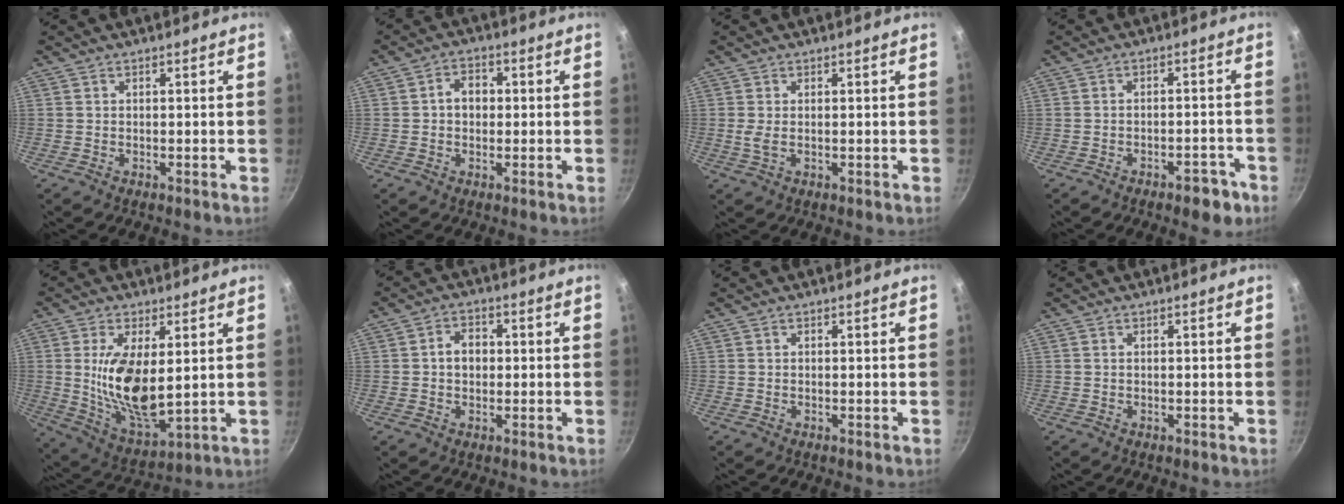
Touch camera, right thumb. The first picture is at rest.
{"total": 4.7, "force": [0.2, 3.7, 2.8], "torque": [-0.022, 0.010, -0.003]}
{"total": 1.9, "force": [0.2, 0.8, 1.8], "torque": [-0.039, -0.002, 0.006]}
{"total": 5.5, "force": [-3.3, 2.6, 3.6], "torque": [-0.028, 0.031, -0.033]}
{"total": 14.7, "force": [2.0, 6.6, 13.0], "torque": [-0.239, -0.028, 0.049]}
{"total": 4.5, "force": [0.1, 3.6, 2.8], "torque": [-0.023, 0.010, -0.003]}
{"total": 0.0}
{"total": 0.0}